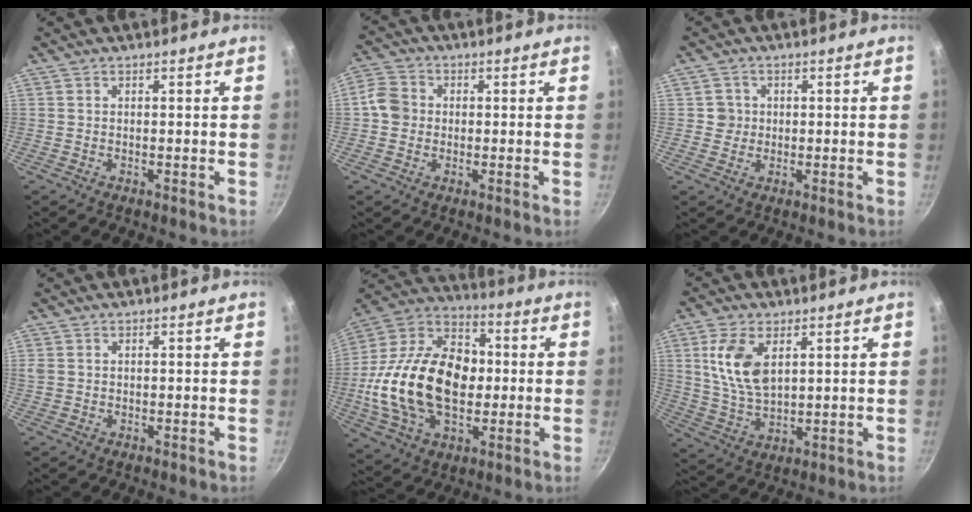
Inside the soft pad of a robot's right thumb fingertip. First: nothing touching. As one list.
[{"total": 5.3, "force": [-0.2, 4.7, 2.3], "torque": [-0.026, 0.012, -0.021]}, {"total": 2.8, "force": [0.2, 2.7, 0.4], "torque": [0.012, 0.008, 0.001]}, {"total": 1.5, "force": [0.4, 1.3, 0.7], "torque": [-0.014, 0.003, 0.011]}, {"total": 27.2, "force": [-1.3, 18.0, 20.3], "torque": [-0.348, 0.033, -0.026]}, {"total": 10.9, "force": [3.5, 6.1, 8.3], "torque": [-0.157, -0.020, 0.074]}]